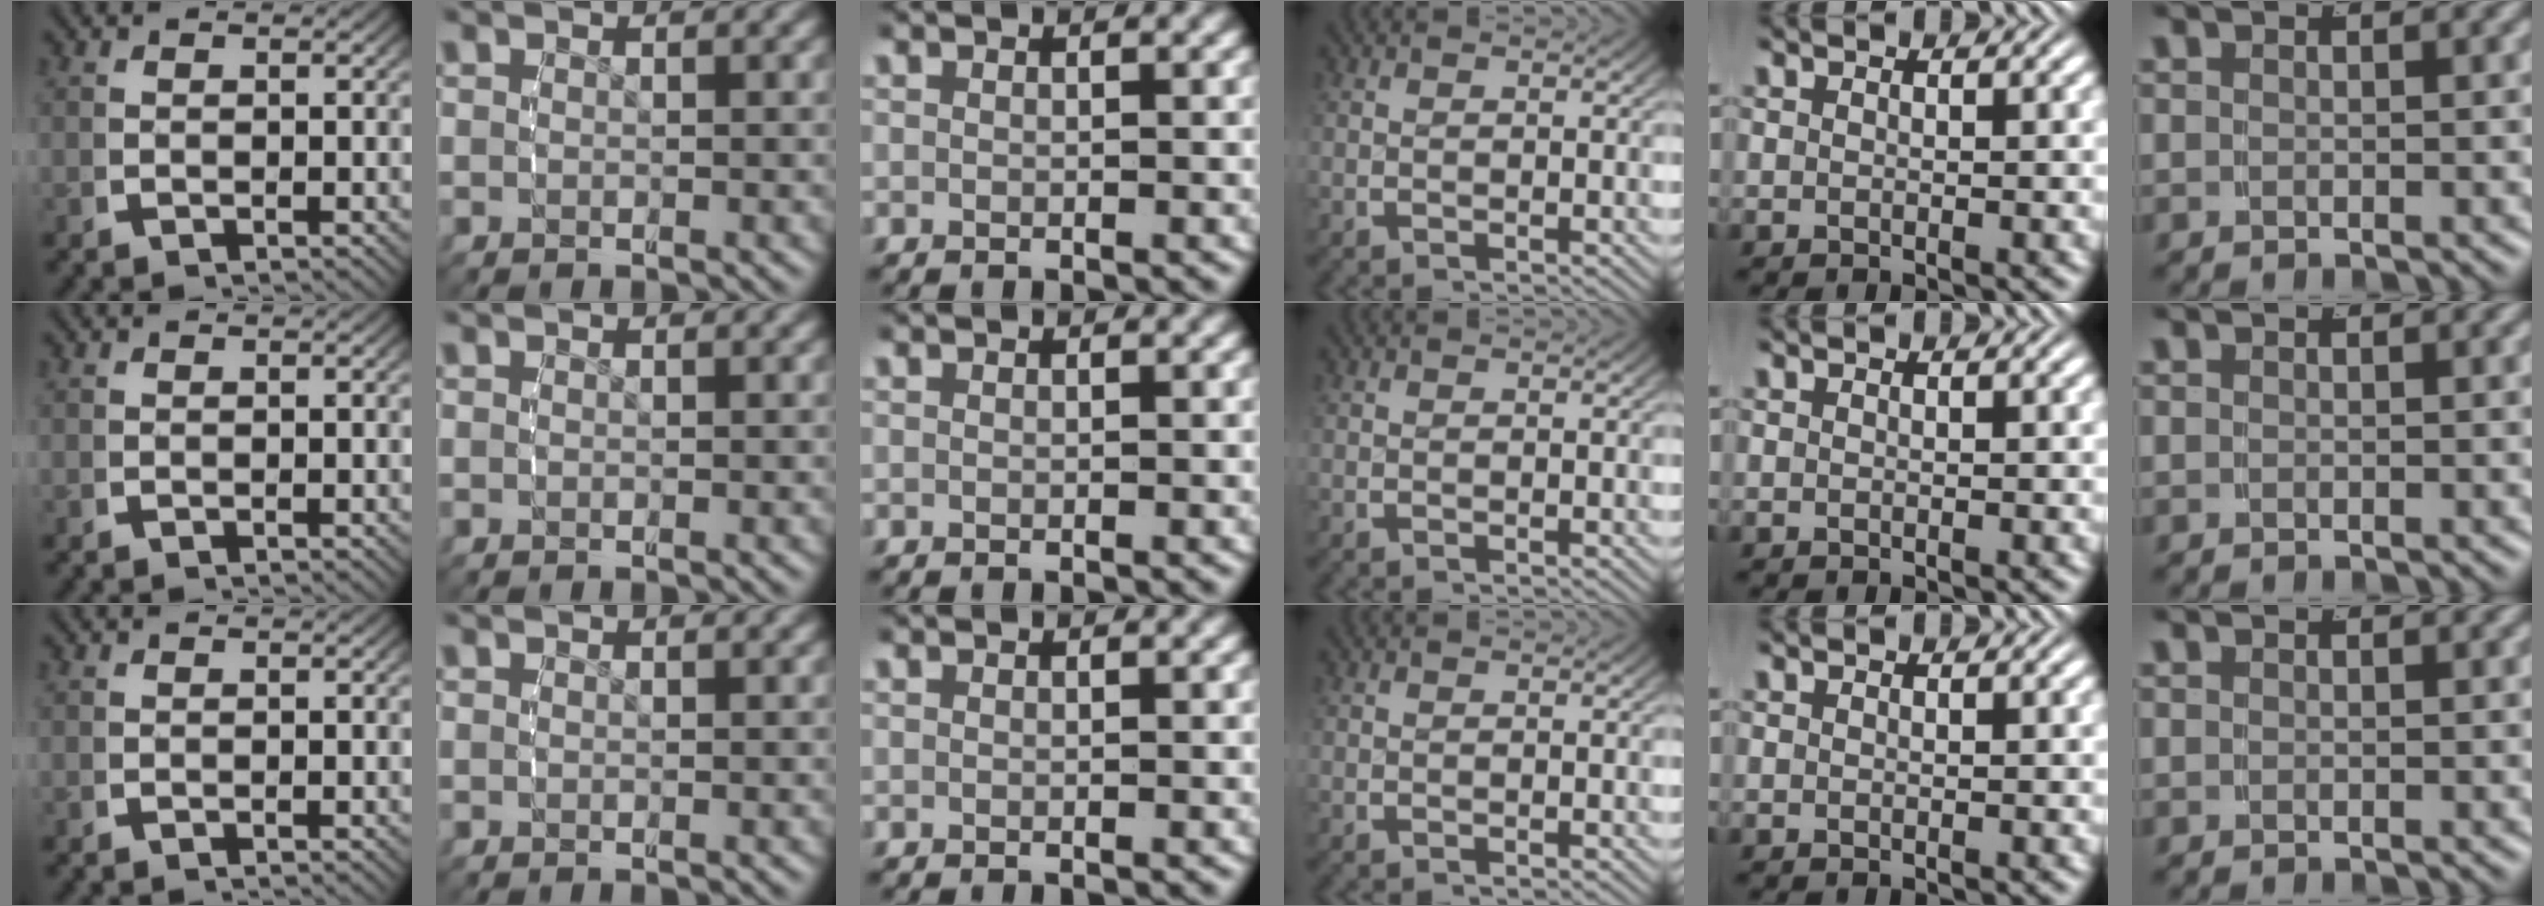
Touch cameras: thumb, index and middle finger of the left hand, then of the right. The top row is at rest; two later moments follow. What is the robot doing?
{"motion": "reach", "object": "shirt"}